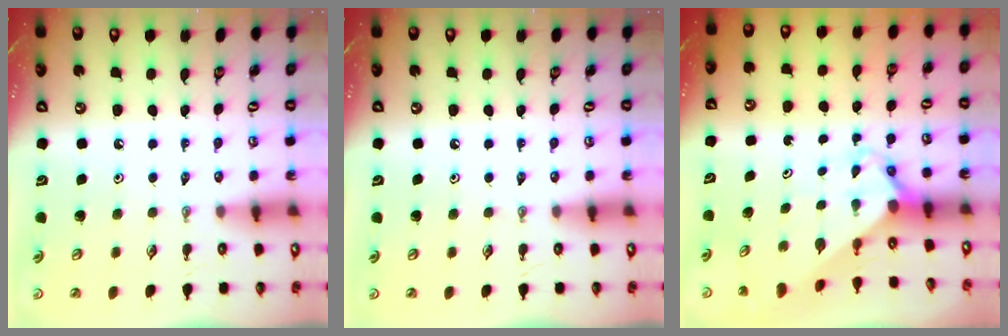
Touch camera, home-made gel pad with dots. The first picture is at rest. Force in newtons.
{"total": 0.0}
{"total": 3.8, "press": 3.8, "slide": 0.2}